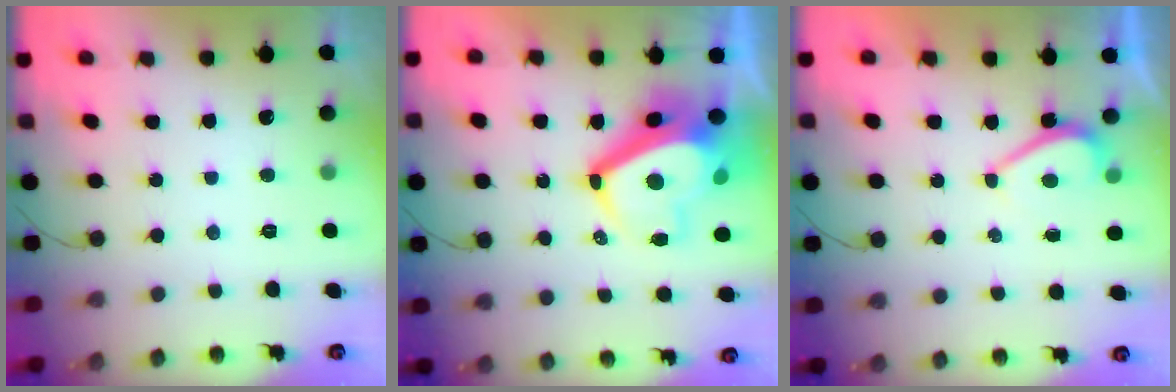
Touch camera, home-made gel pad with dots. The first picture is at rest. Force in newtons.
{"total": 11.8, "press": 11.7, "slide": 1.7}
{"total": 2.8, "press": 2.8, "slide": 0.5}